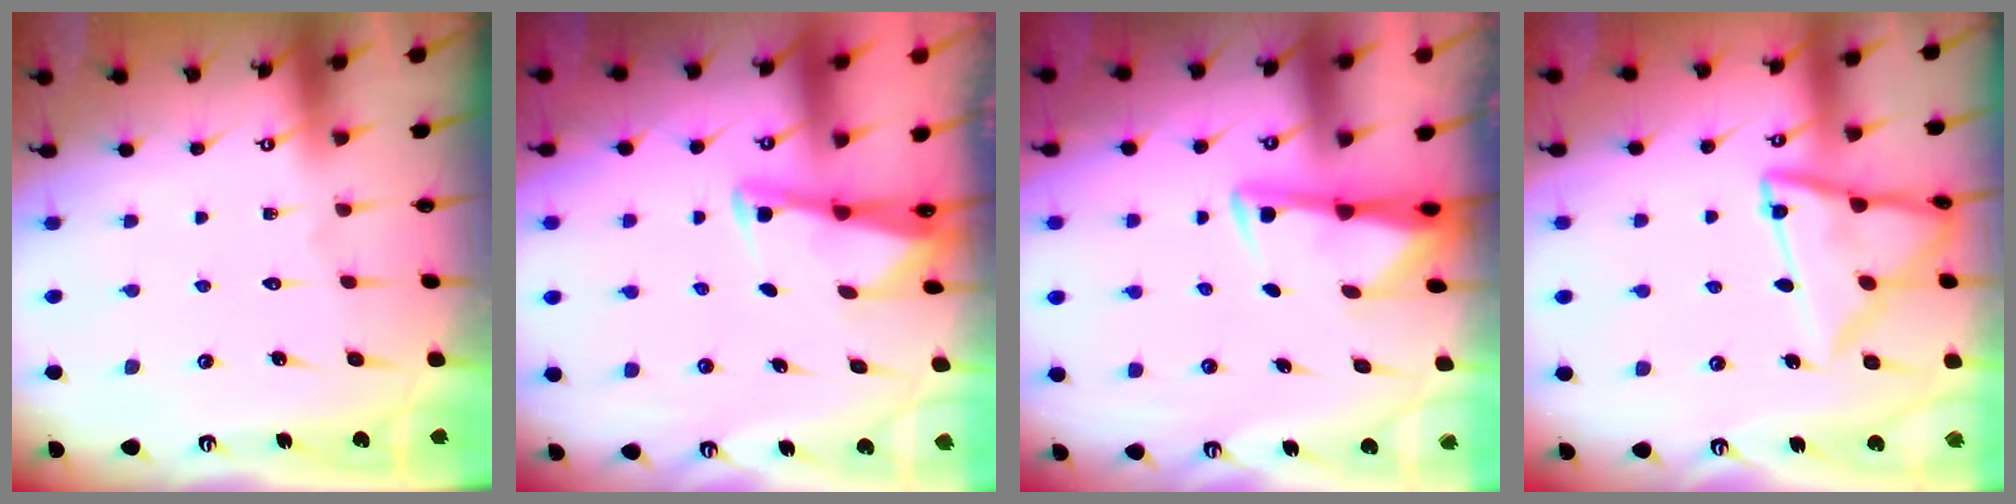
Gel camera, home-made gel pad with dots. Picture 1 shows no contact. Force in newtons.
{"total": 2.7, "press": 2.7, "slide": 0.2}
{"total": 2.9, "press": 2.9, "slide": 0.6}
{"total": 15.5, "press": 15.5, "slide": 1.3}